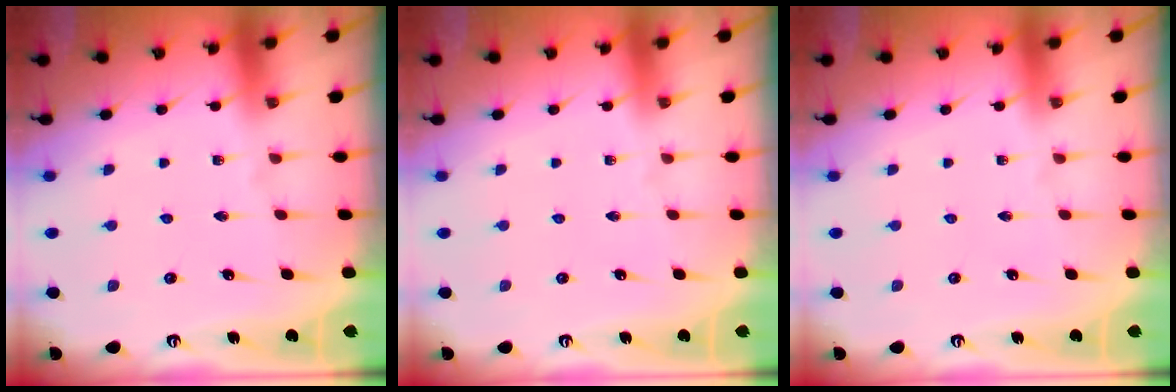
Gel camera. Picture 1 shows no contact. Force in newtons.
{"total": 0.0}
{"total": 0.0}